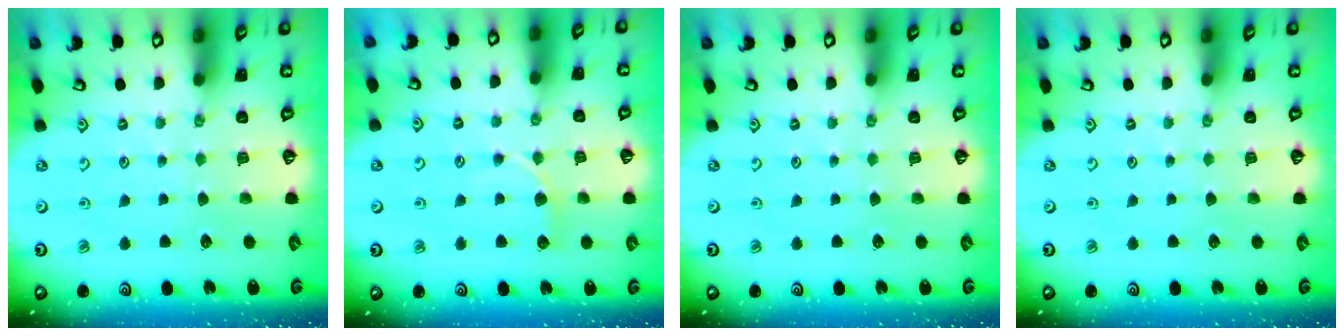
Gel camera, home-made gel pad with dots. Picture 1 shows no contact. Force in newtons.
{"total": 7.0, "press": 7.0, "slide": 0.5}
{"total": 0.0}
{"total": 0.0}